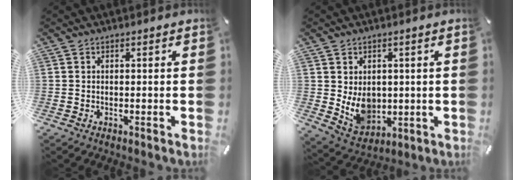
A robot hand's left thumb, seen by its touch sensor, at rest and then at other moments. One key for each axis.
{"total": 8.7, "fx": 1.0, "fy": 7.4, "fz": 4.5, "tx": -0.077, "ty": -0.011, "tz": 0.025}